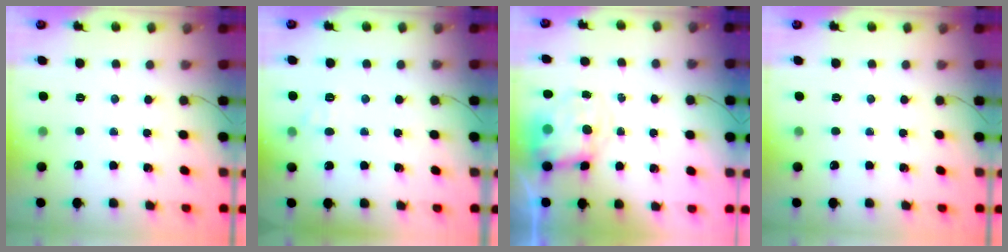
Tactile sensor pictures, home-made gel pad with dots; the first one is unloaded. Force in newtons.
{"total": 6.3, "press": 6.1, "slide": 1.6}
{"total": 7.6, "press": 7.5, "slide": 0.7}
{"total": 0.0}